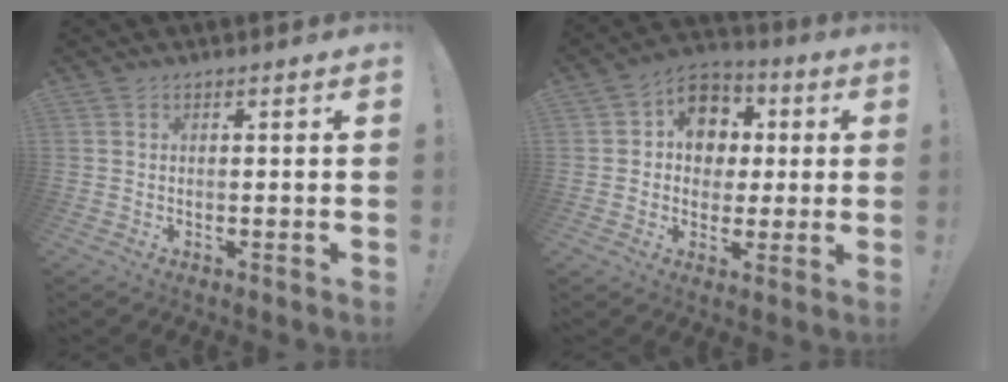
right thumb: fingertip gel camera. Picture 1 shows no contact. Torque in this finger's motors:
{"motor_torque": [-0.33, 0.64, 0.58, -0.39, -0.04]}